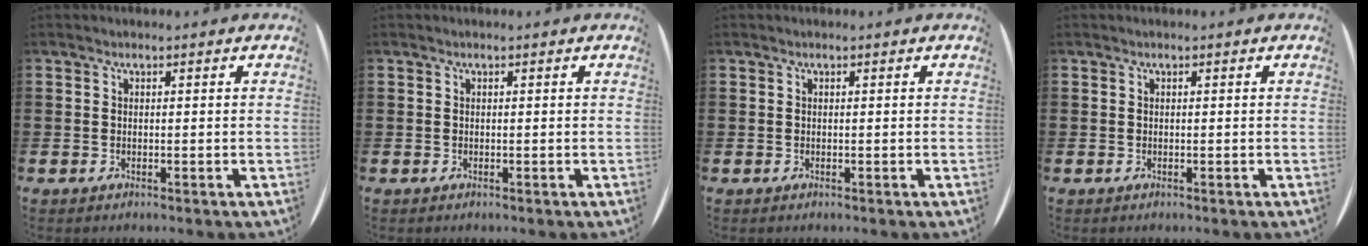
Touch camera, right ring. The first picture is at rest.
{"total": 0.0}
{"total": 0.0}
{"total": 0.0}